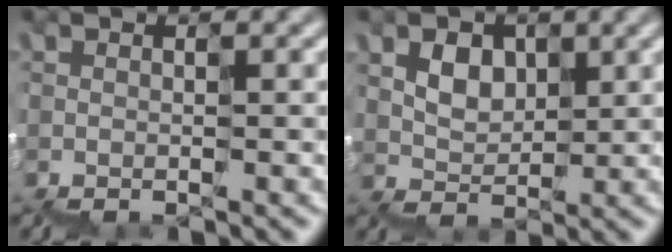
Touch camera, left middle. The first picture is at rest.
{"total": 2.3, "force": [1.6, 1.1, -1.2], "torque": [0.008, 0.017, 0.029]}